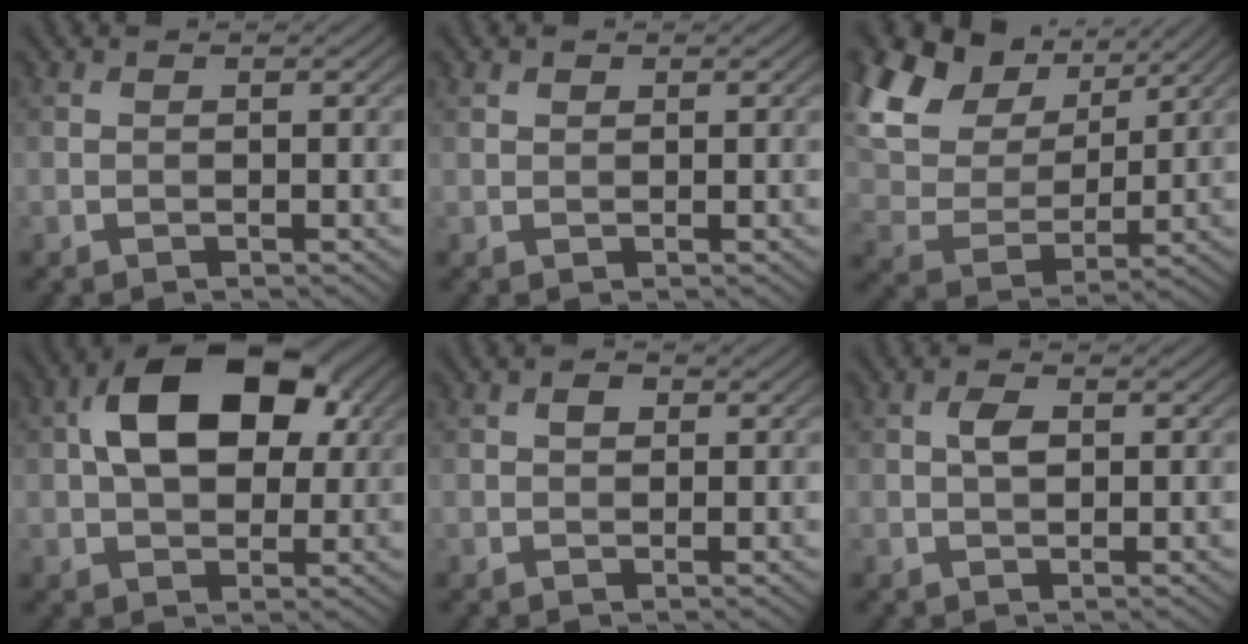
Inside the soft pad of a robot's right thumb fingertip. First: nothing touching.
{"total": 0.9, "force": [0.6, 0.6, 0.2], "torque": [-0.005, 0.000, 0.012]}
{"total": 15.5, "force": [8.7, 9.6, 8.6], "torque": [-0.250, 0.039, 0.153]}
{"total": 12.2, "force": [2.8, 7.4, 9.3], "torque": [-0.162, 0.018, 0.039]}
{"total": 1.2, "force": [0.3, 0.9, 0.8], "torque": [-0.013, 0.001, 0.002]}
{"total": 2.1, "force": [0.3, 1.1, 1.7], "torque": [-0.034, 0.004, 0.003]}